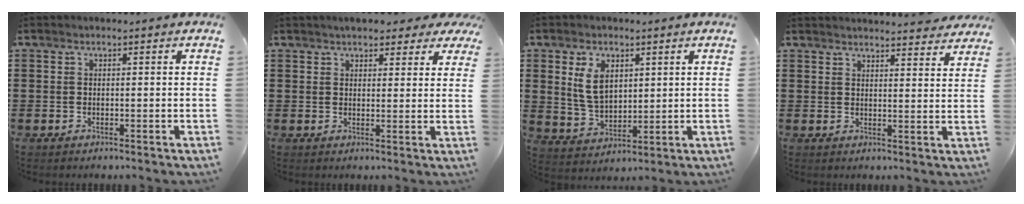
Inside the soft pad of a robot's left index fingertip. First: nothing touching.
{"total": 3.6, "force": [3.2, 1.1, 1.1], "torque": [-0.025, -0.005, 0.058]}
{"total": 6.8, "force": [2.7, 4.2, 4.6], "torque": [-0.103, 0.005, 0.046]}
{"total": 3.6, "force": [3.6, -0.3, 0.3], "torque": [-0.010, -0.020, 0.066]}